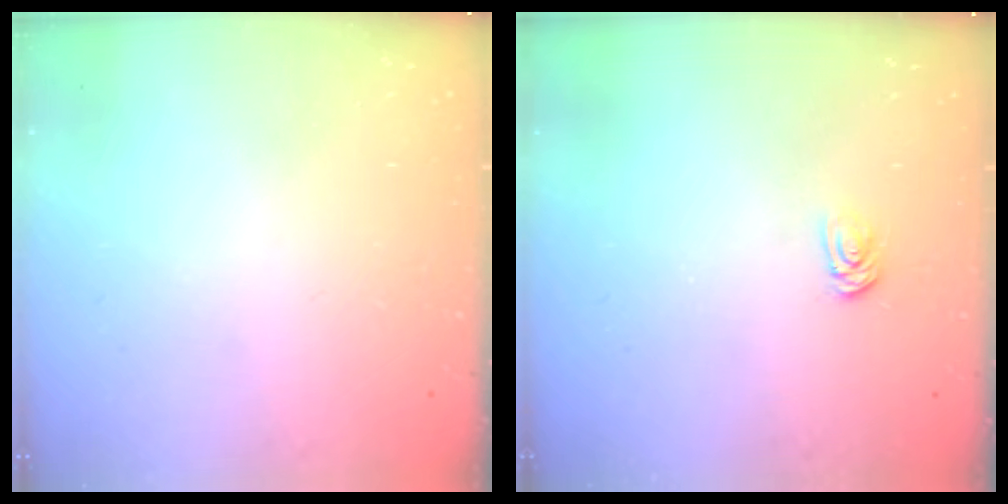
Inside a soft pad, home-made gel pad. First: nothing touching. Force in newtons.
{"total": 2.0, "press": 2.0, "slide": 0.3}